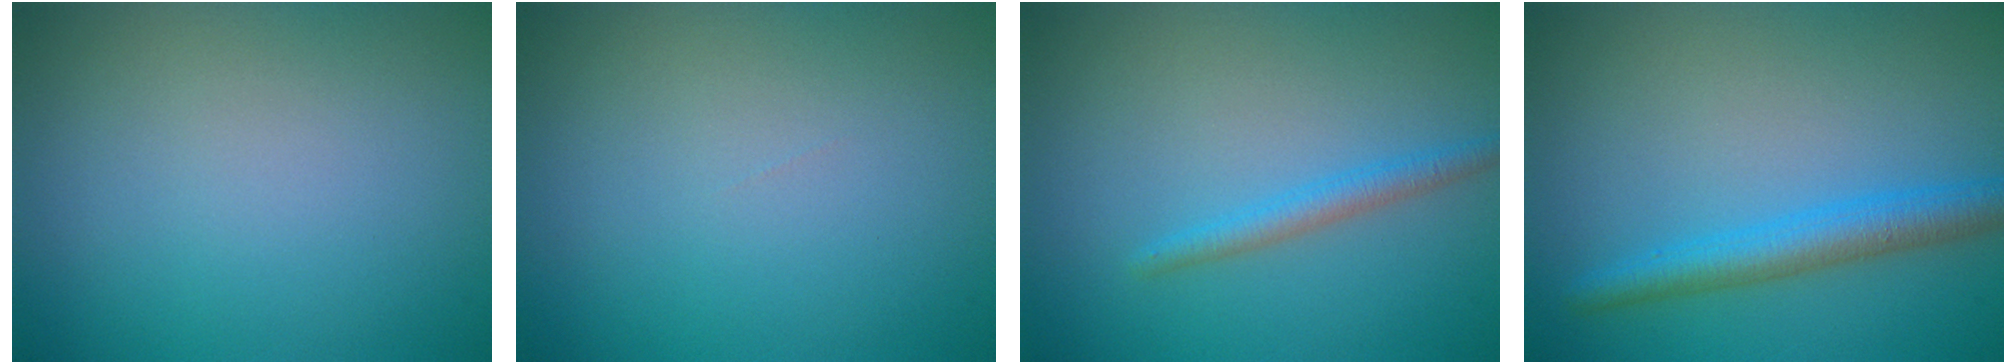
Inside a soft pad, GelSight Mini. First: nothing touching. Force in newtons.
{"total": 0.0}
{"total": 1.8, "press": 1.8, "slide": 0.1}
{"total": 3.6, "press": 3.6, "slide": 0.3}